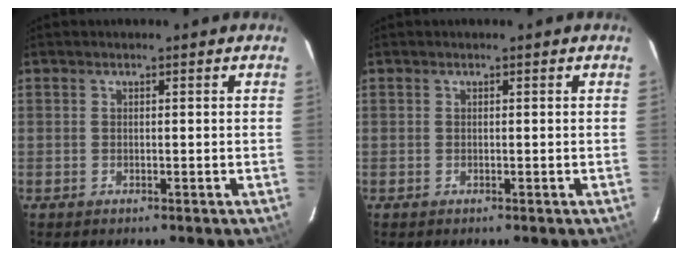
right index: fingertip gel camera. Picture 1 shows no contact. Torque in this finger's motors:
{"motor_torque": [-0.01, 0.01, 0.00, 0.00]}